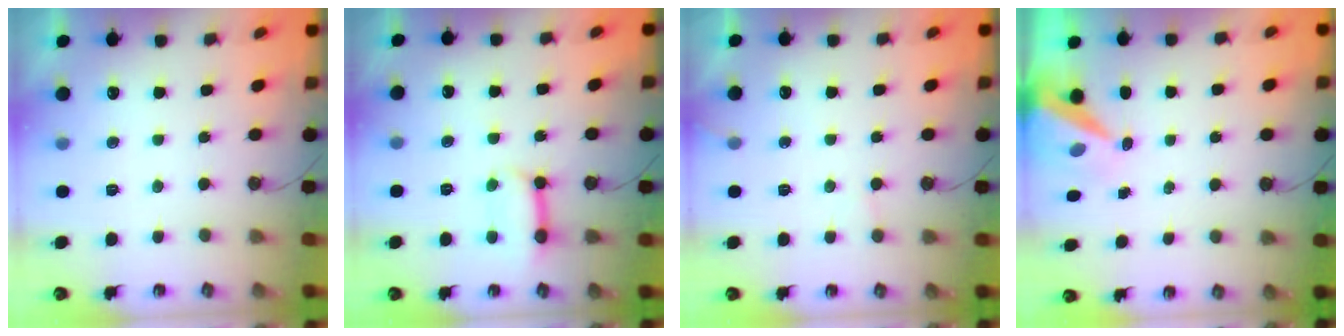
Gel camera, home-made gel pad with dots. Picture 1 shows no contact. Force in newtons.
{"total": 9.8, "press": 9.8, "slide": 1.0}
{"total": 5.2, "press": 5.2, "slide": 0.4}
{"total": 8.7, "press": 8.6, "slide": 1.0}